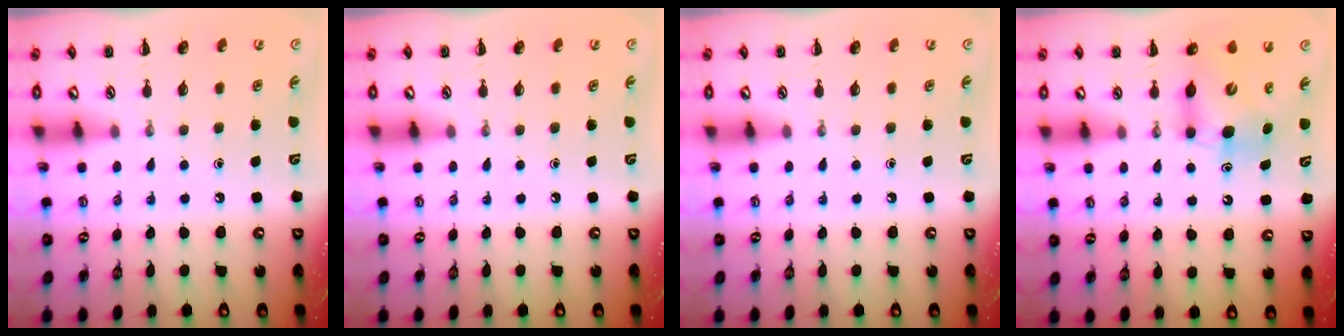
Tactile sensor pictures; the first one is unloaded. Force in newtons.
{"total": 0.0}
{"total": 0.0}
{"total": 6.8, "press": 6.7, "slide": 1.2}